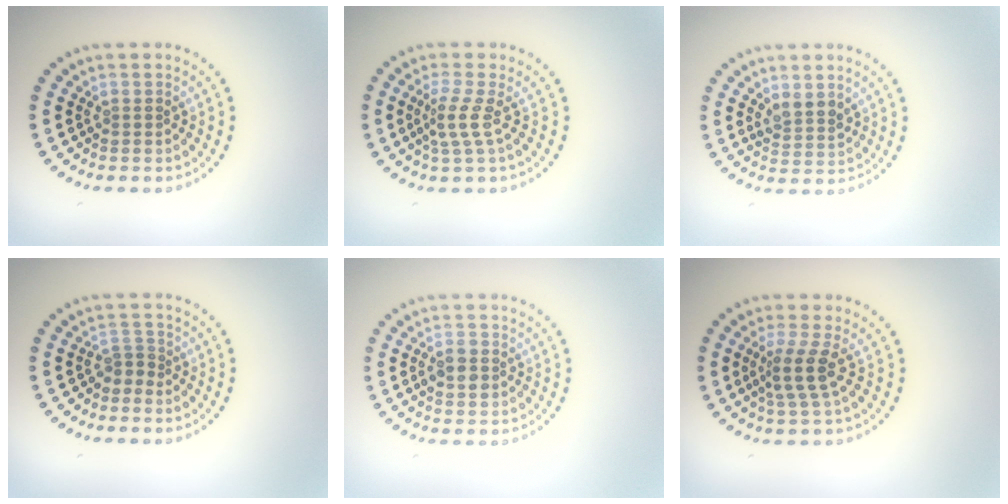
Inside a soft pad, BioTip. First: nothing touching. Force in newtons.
{"total": 2.3, "press": 1.6, "slide": 1.7}
{"total": 2.2, "press": 2.1, "slide": 0.8}
{"total": 1.5, "press": 1.0, "slide": 1.1}
{"total": 2.8, "press": 2.8, "slide": 0.1}
{"total": 3.0, "press": 2.3, "slide": 2.0}